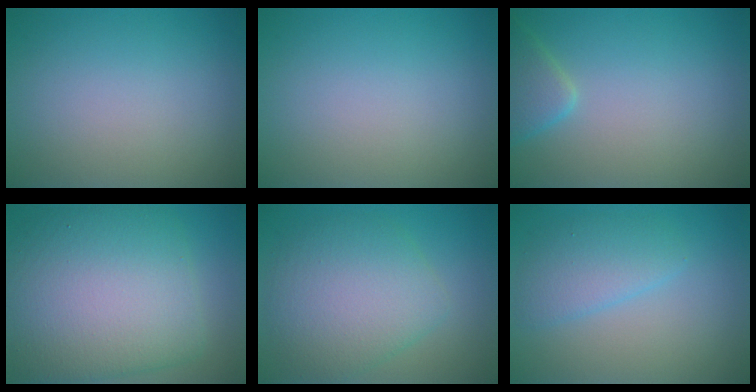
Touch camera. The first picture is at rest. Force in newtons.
{"total": 0.0}
{"total": 2.4, "press": 2.4, "slide": 0.1}
{"total": 11.4, "press": 11.4, "slide": 0.4}
{"total": 6.4, "press": 6.4, "slide": 0.3}
{"total": 3.0, "press": 3.0, "slide": 0.2}